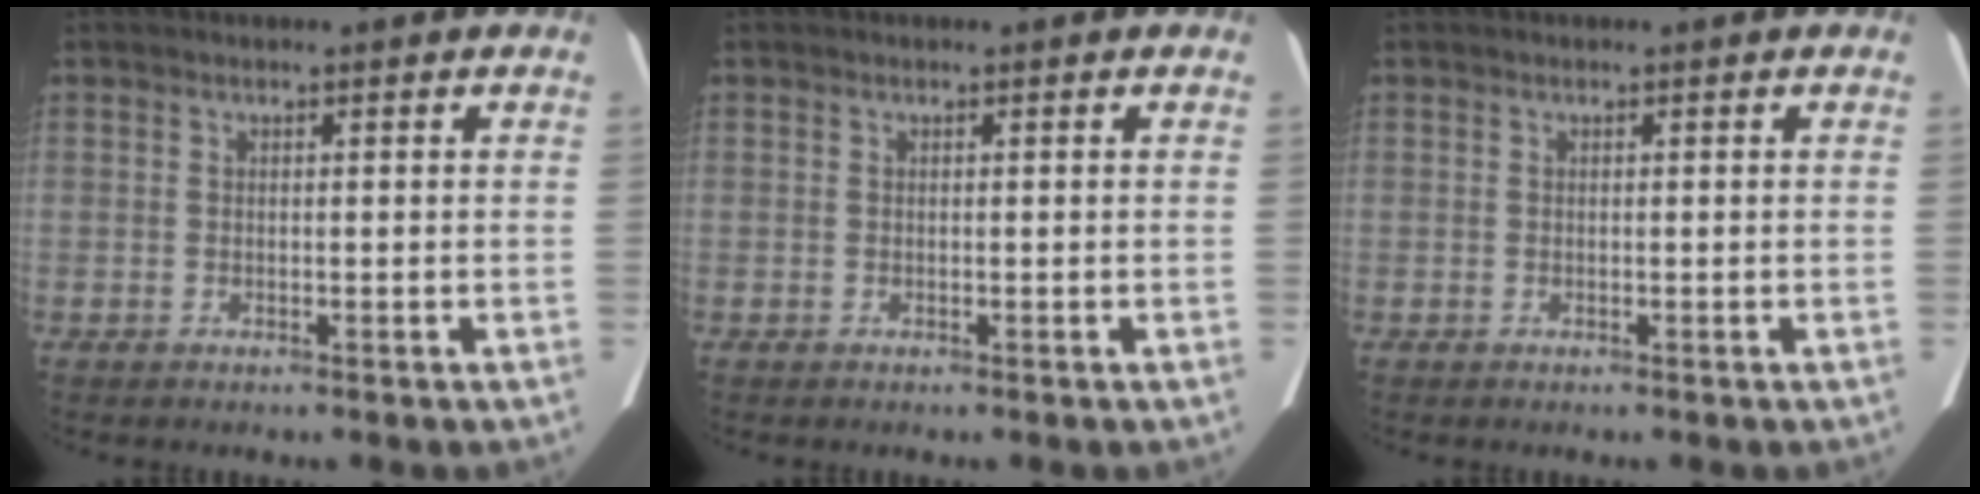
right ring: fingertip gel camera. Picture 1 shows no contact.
{"total": 0.0}
{"total": 0.0}